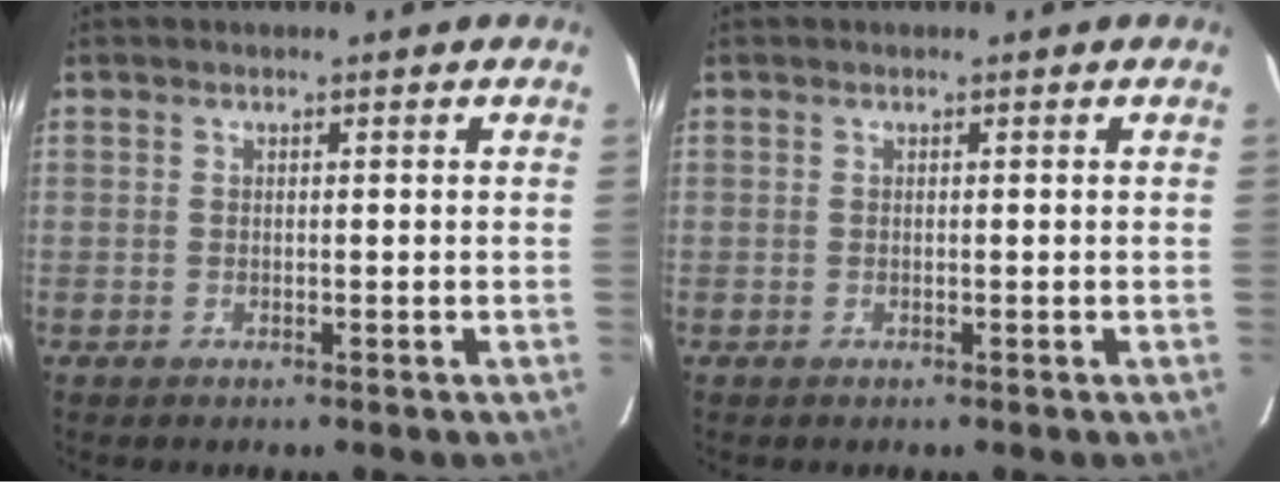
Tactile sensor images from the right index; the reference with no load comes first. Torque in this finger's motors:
{"motor_torque": [0.00, 0.00, 0.00, 0.01]}